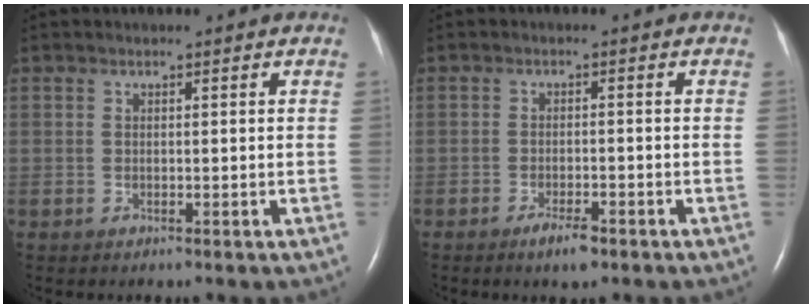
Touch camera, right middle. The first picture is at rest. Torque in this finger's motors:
{"motor_torque": [0.30, -0.24, 0.01, 0.01]}